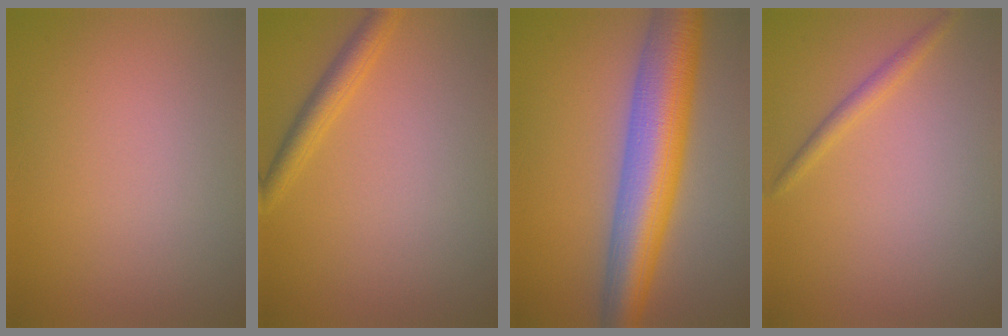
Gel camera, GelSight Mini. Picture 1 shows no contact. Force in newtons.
{"total": 2.3, "press": 2.3, "slide": 0.2}
{"total": 9.2, "press": 9.2, "slide": 0.2}
{"total": 1.4, "press": 1.4, "slide": 0.1}